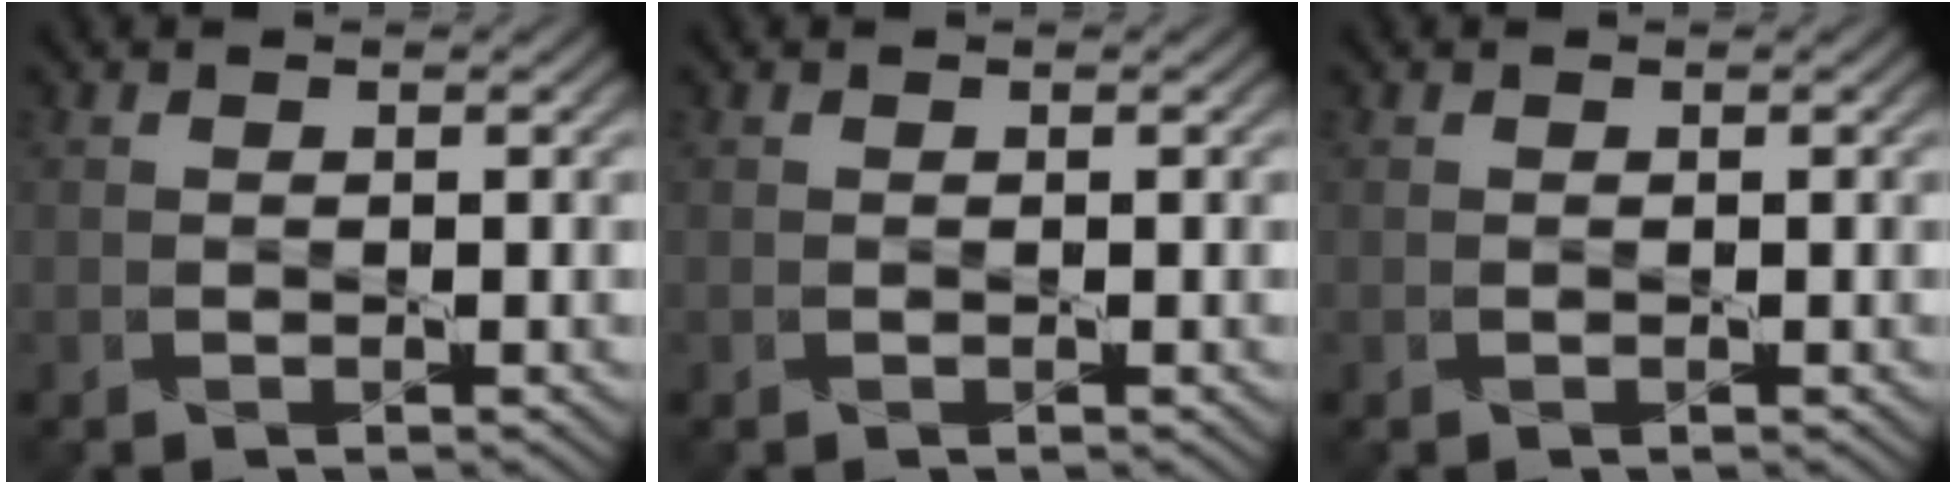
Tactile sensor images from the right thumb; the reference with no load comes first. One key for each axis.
{"total": 0.0}
{"total": 0.0}